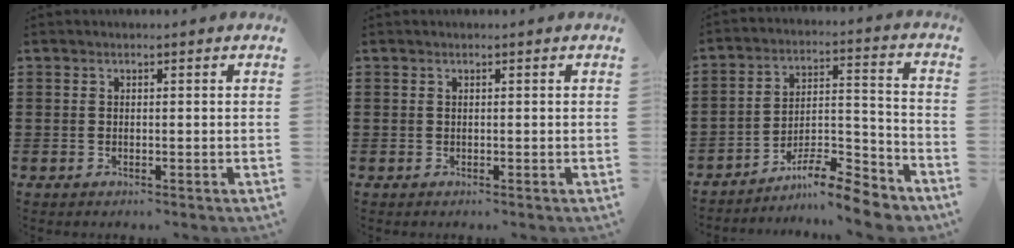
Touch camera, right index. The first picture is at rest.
{"total": 0.0}
{"total": 9.3, "force": [-8.1, 1.8, 4.2], "torque": [-0.053, 0.026, -0.153]}